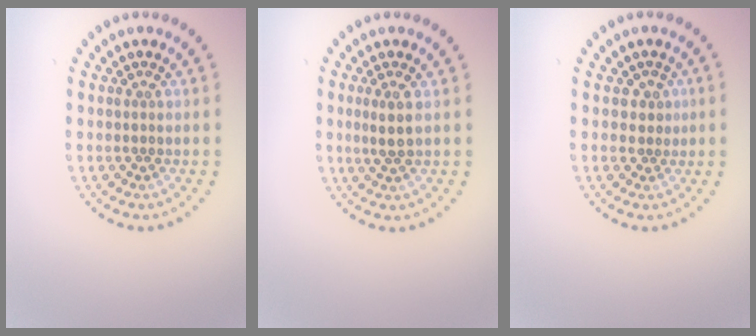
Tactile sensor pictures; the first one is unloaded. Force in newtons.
{"total": 1.7, "press": 1.3, "slide": 1.0}
{"total": 1.1, "press": 0.7, "slide": 0.8}